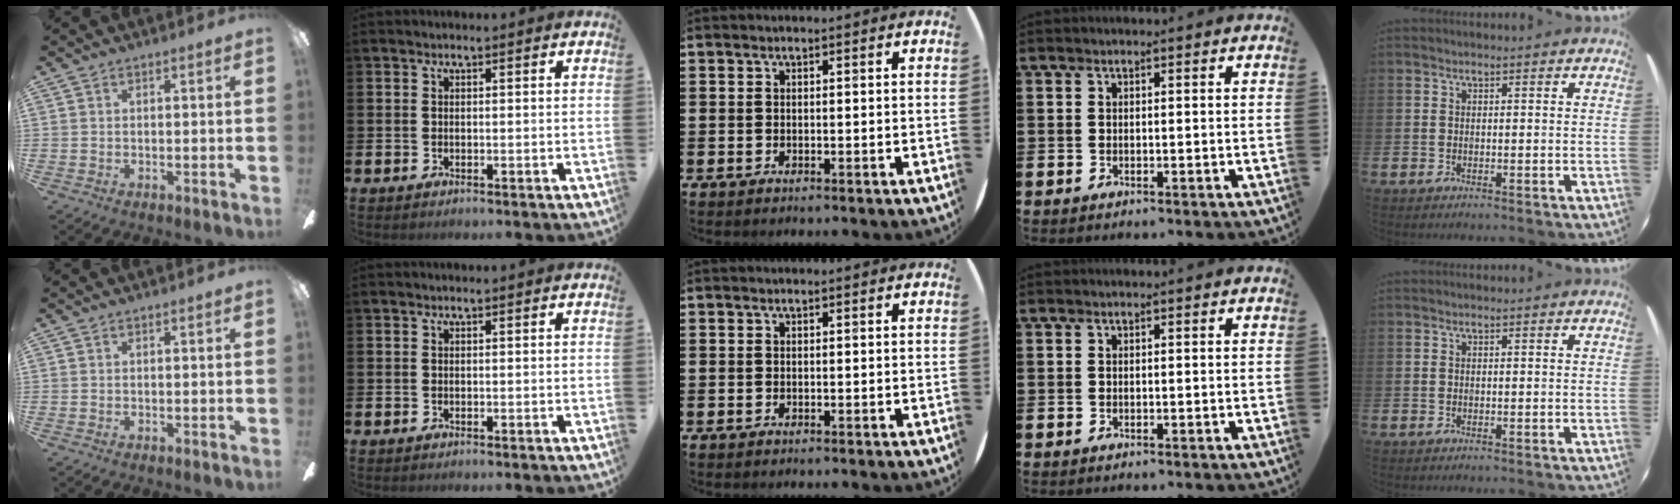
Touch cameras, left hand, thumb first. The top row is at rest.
{}